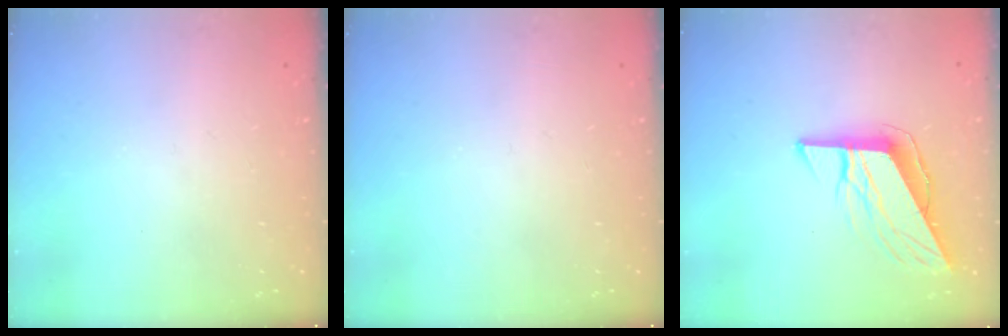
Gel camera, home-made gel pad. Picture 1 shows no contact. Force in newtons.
{"total": 0.0}
{"total": 10.2, "press": 10.2, "slide": 0.6}